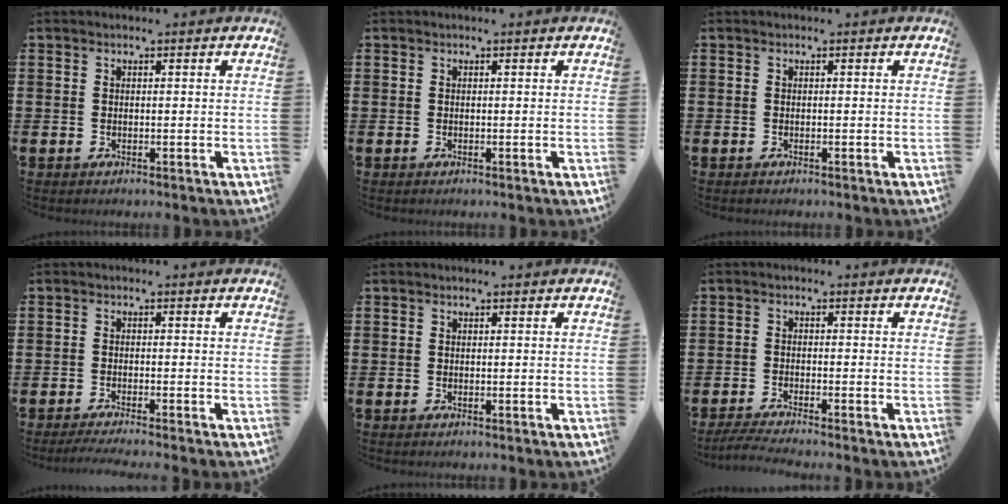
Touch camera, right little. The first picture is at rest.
{"total": 0.0}
{"total": 0.0}
{"total": 1.4, "force": [-1.2, -0.1, 0.8], "torque": [-0.012, 0.001, -0.022]}
{"total": 0.0}
{"total": 2.2, "force": [-1.8, -0.1, 1.2], "torque": [-0.019, 0.001, -0.033]}